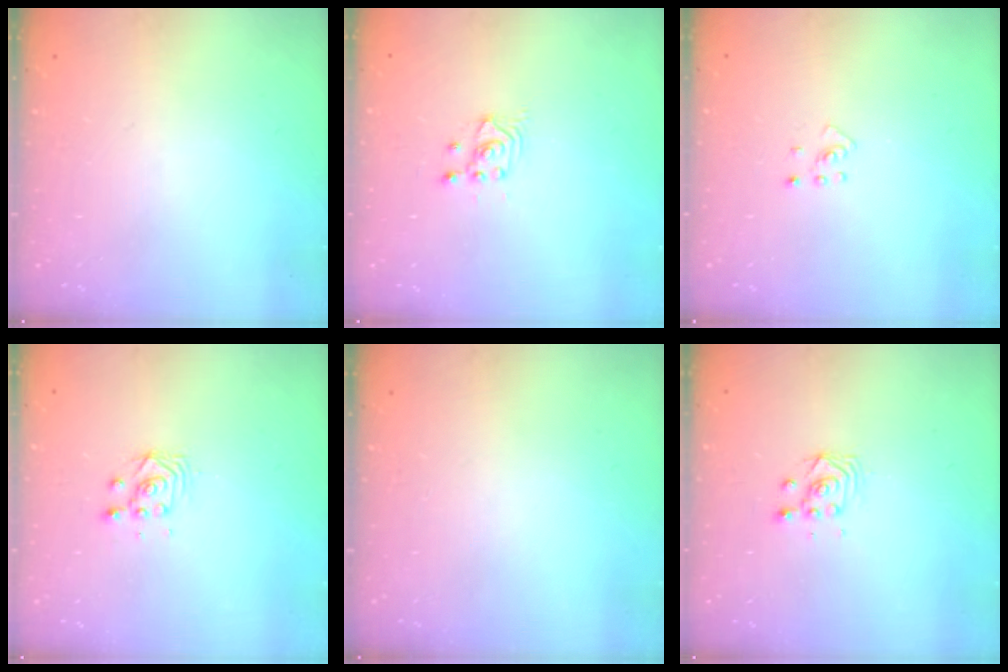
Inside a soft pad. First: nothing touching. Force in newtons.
{"total": 2.7, "press": 2.7, "slide": 0.2}
{"total": 2.7, "press": 2.7, "slide": 0.5}
{"total": 3.0, "press": 3.0, "slide": 0.2}
{"total": 0.0}
{"total": 2.9, "press": 2.9, "slide": 0.1}